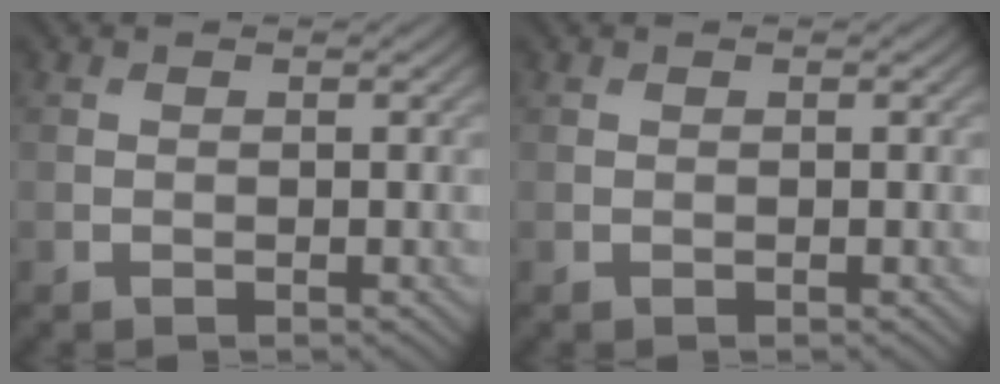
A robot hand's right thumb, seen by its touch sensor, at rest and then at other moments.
{"total": 0.0}